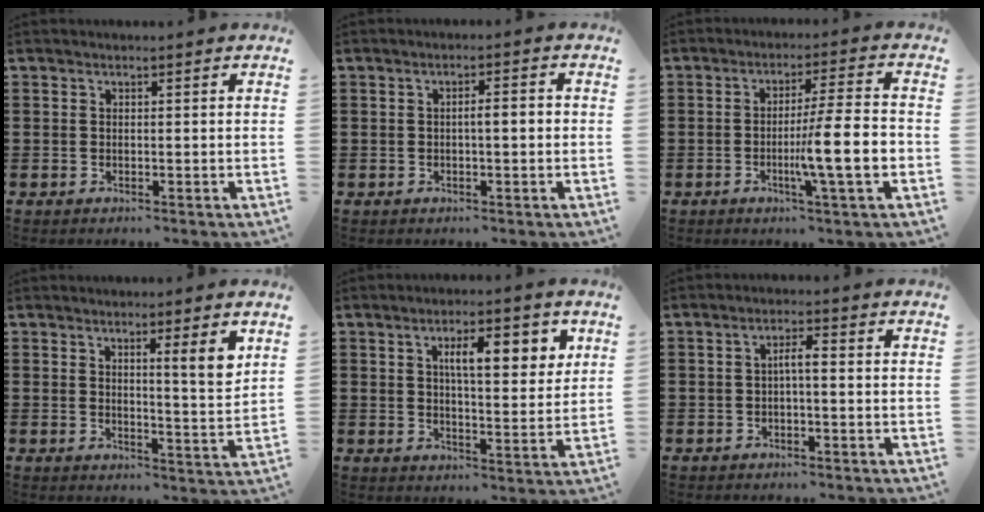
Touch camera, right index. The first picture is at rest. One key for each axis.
{"total": 2.2, "fx": -0.3, "fy": 0.3, "fz": 2.1, "tx": -0.037, "ty": 0.001, "tz": -0.006}
{"total": 9.5, "fx": -2.3, "fy": 0.3, "fz": 9.2, "tx": -0.145, "ty": -0.010, "tz": -0.042}
{"total": 5.2, "fx": 2.9, "fy": -0.1, "fz": 4.3, "tx": -0.073, "ty": -0.010, "tz": 0.043}
{"total": 7.9, "fx": 3.0, "fy": 2.5, "fz": 6.8, "tx": -0.106, "ty": -0.003, "tz": 0.042}
{"total": 2.4, "fx": -0.4, "fy": 0.4, "fz": 2.4, "tx": -0.044, "ty": 0.004, "tz": -0.011}